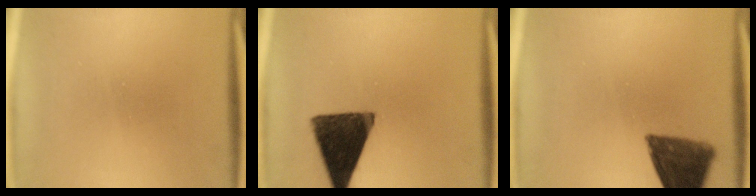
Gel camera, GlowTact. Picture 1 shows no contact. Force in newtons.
{"total": 15.2}
{"total": 12.0}